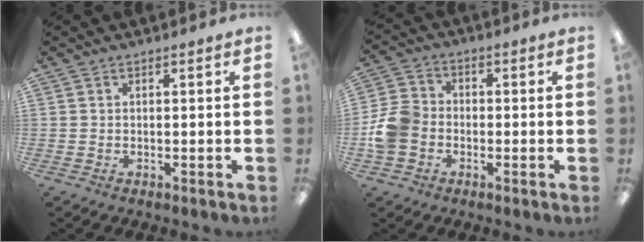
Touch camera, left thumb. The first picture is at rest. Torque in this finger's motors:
{"motor_torque": [-0.79, 1.14, 0.59, -0.61, 0.07]}